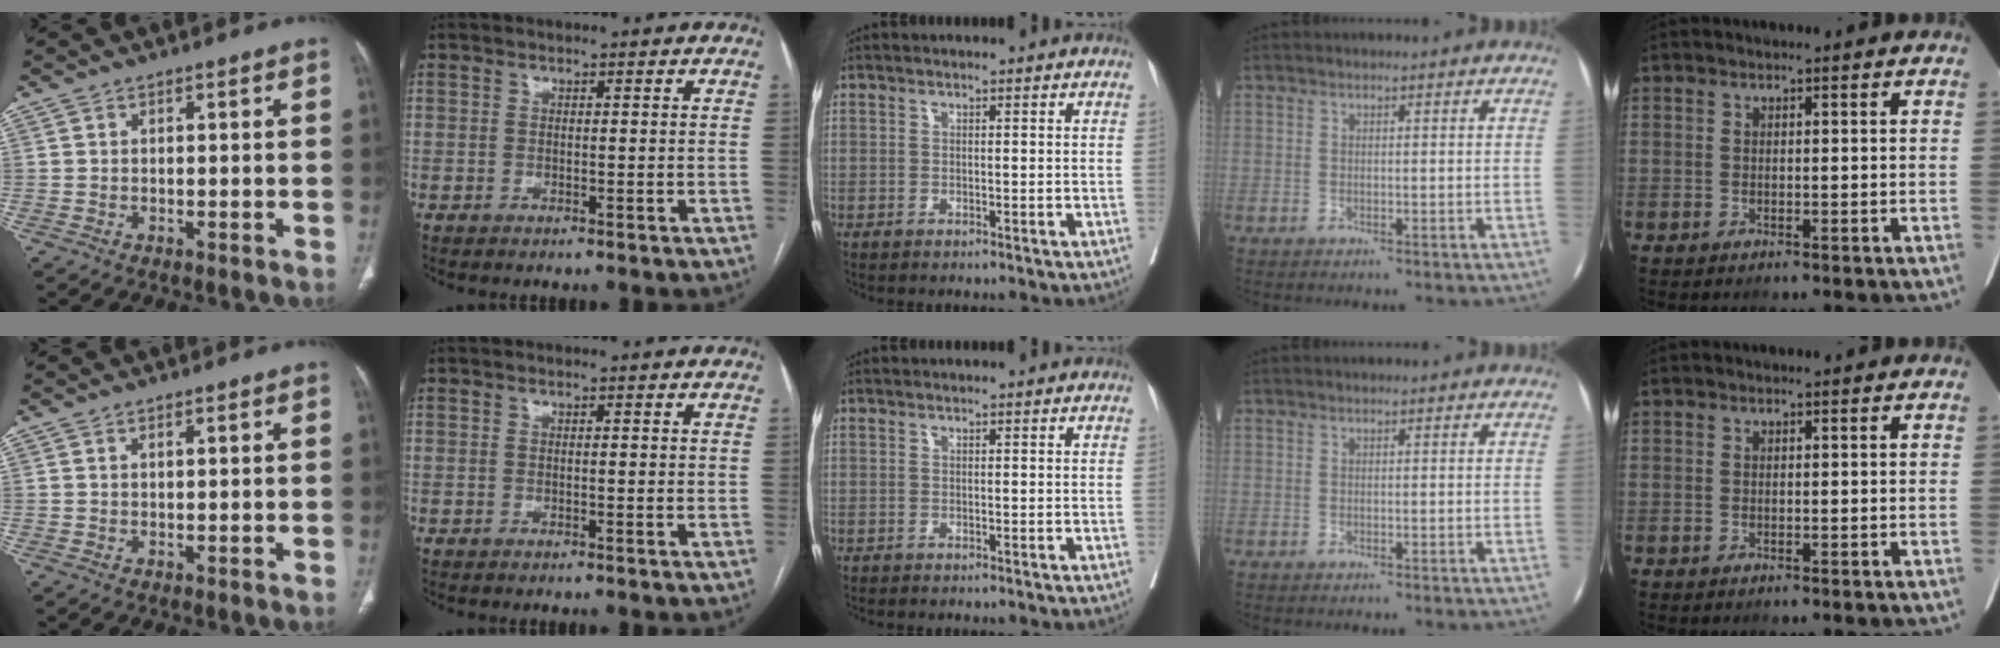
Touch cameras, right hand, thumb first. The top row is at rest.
{"thumb": {"total": 0.7, "force": [0.3, 0.2, 0.6], "torque": [-0.011, 0.002, 0.006]}, "index": {"total": 0.8, "force": [0.1, 0.1, 0.8], "torque": [-0.014, 0.001, 0.003]}}